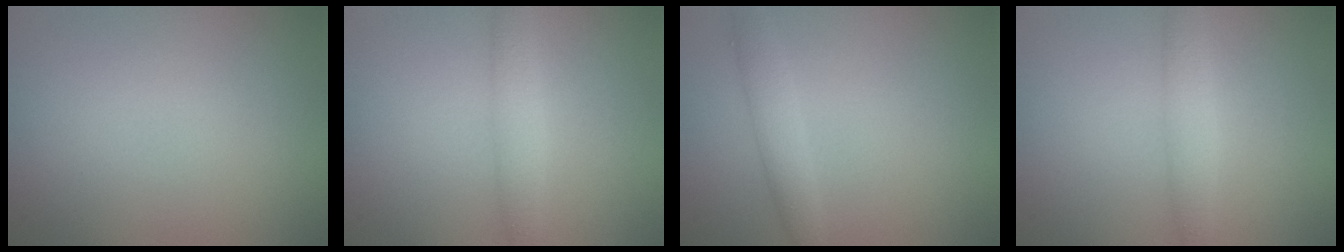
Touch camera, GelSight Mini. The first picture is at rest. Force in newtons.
{"total": 2.3, "press": 2.3, "slide": 0.2}
{"total": 2.3, "press": 2.3, "slide": 0.0}
{"total": 2.3, "press": 2.3, "slide": 0.2}